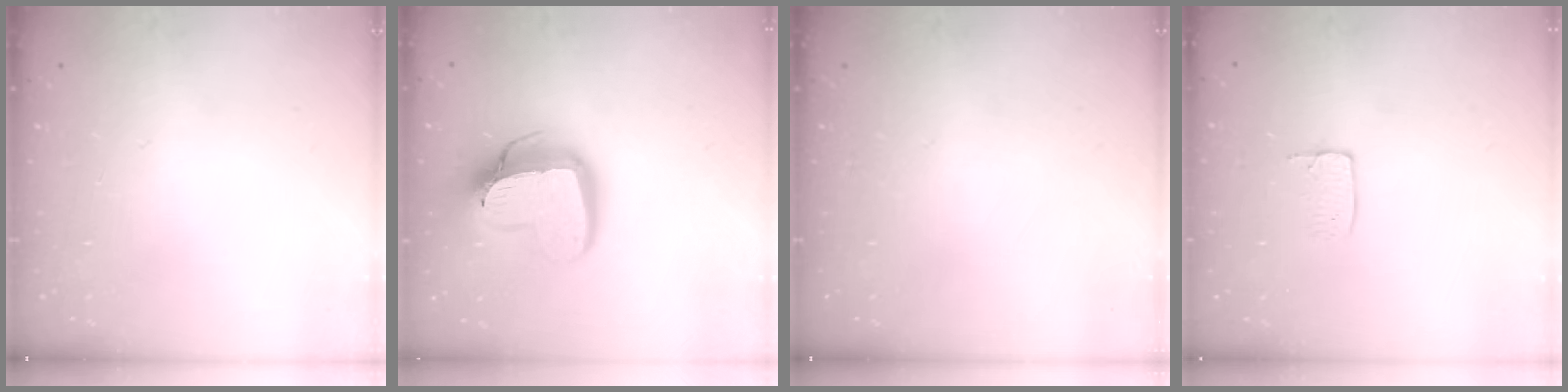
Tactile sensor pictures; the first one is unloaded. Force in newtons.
{"total": 18.9, "press": 18.8, "slide": 1.6}
{"total": 0.0}
{"total": 3.6, "press": 3.6, "slide": 0.2}